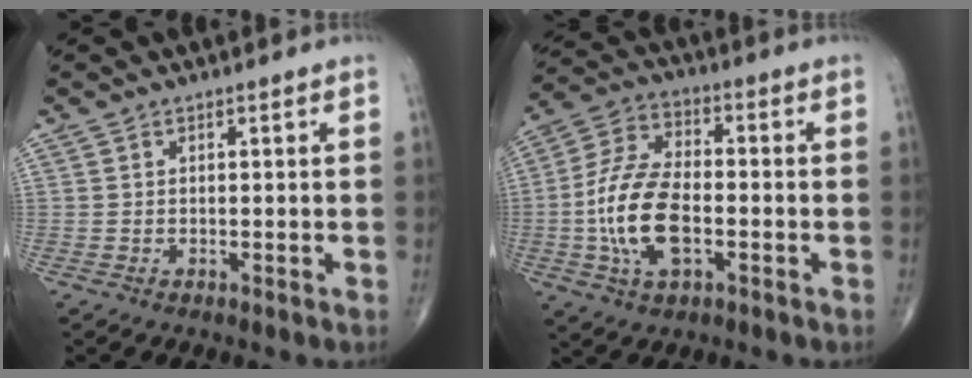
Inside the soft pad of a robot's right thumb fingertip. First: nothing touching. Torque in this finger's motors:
{"motor_torque": [-0.21, 0.70, 1.39, -0.01, 0.17]}